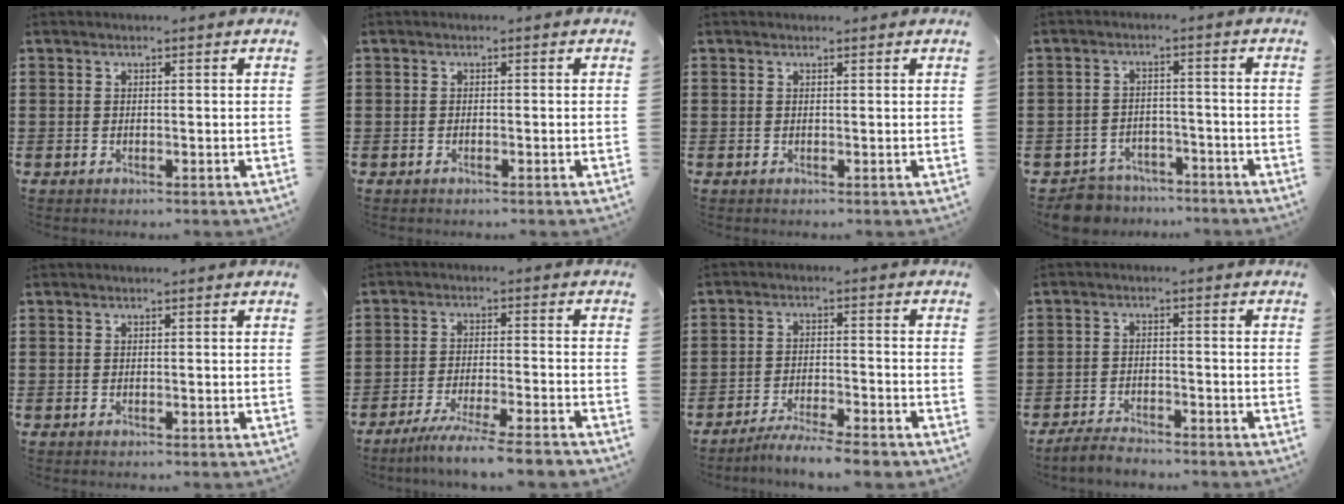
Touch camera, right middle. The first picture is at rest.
{"total": 0.5, "force": [-0.3, 0.0, 0.4], "torque": [-0.009, -0.005, -0.003]}
{"total": 0.0}
{"total": 5.9, "force": [-5.7, 1.5, 0.4], "torque": [-0.017, 0.014, -0.118]}
{"total": 0.0}
{"total": 6.0, "force": [-5.4, -0.4, 2.7], "torque": [-0.052, -0.016, -0.102]}
{"total": 4.8, "force": [-4.6, 0.1, 1.5], "torque": [-0.033, -0.004, -0.091]}
{"total": 3.1, "force": [-3.0, 0.6, 0.5], "torque": [-0.011, 0.008, -0.065]}